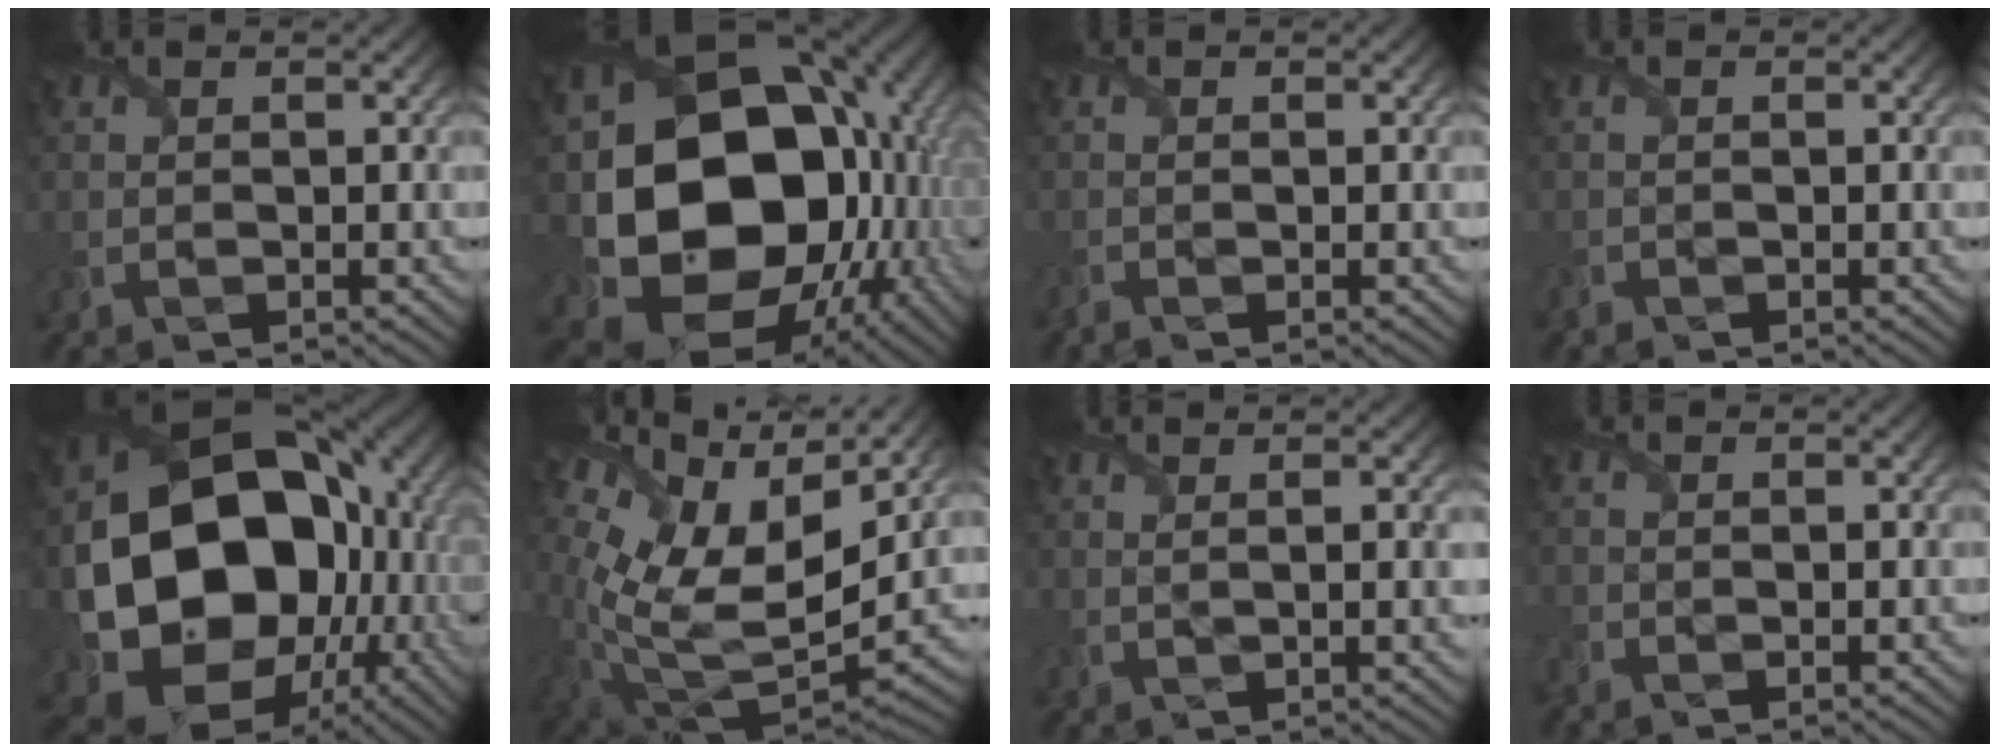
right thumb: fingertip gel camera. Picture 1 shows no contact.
{"total": 20.4, "force": [-1.7, 16.4, 12.1], "torque": [-0.257, -0.059, 0.004]}
{"total": 0.9, "force": [-0.9, 0.1, 0.4], "torque": [-0.010, -0.006, -0.022]}
{"total": 0.9, "force": [-0.8, 0.2, 0.1], "torque": [-0.004, -0.004, -0.017]}
{"total": 20.2, "force": [-1.4, 16.2, 11.9], "torque": [-0.240, -0.048, -0.001]}
{"total": 15.7, "force": [6.1, 8.6, 11.7], "torque": [-0.261, -0.001, 0.117]}
{"total": 4.0, "force": [1.0, 0.8, 3.8], "torque": [-0.057, 0.012, 0.013]}
{"total": 1.1, "force": [-0.7, 0.3, 0.7], "torque": [-0.023, -0.006, -0.017]}